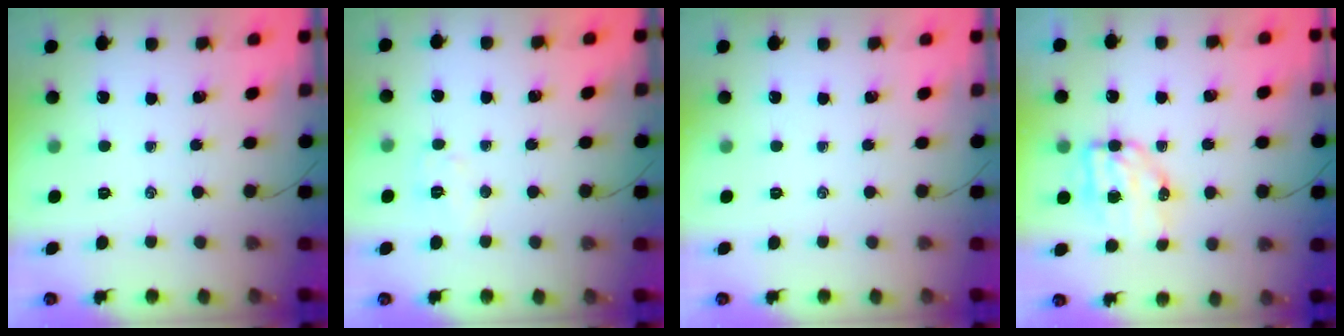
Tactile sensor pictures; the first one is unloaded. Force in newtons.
{"total": 5.1, "press": 5.0, "slide": 0.8}
{"total": 0.0}
{"total": 8.1, "press": 8.0, "slide": 1.4}